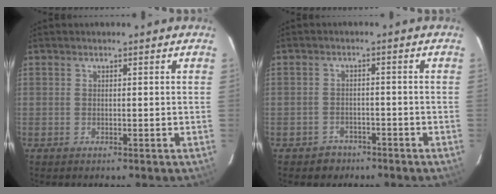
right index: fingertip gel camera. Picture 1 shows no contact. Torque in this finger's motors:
{"motor_torque": [0.46, -0.72, -0.01, -0.05]}